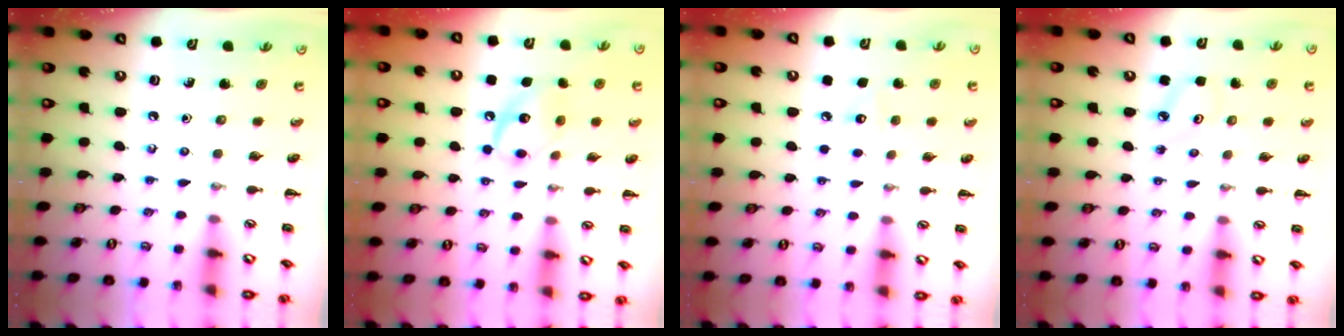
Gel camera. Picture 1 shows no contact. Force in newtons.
{"total": 10.7, "press": 10.6, "slide": 0.7}
{"total": 4.7, "press": 4.6, "slide": 1.1}
{"total": 3.9, "press": 3.7, "slide": 1.1}